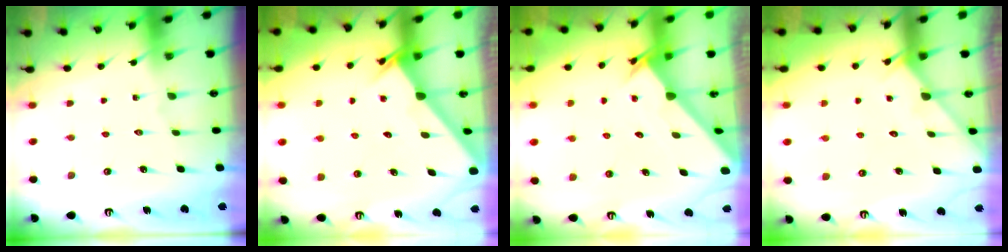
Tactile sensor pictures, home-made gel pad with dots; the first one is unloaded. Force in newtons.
{"total": 2.6, "press": 2.6, "slide": 0.1}
{"total": 2.4, "press": 2.4, "slide": 0.2}
{"total": 3.5, "press": 3.5, "slide": 0.3}